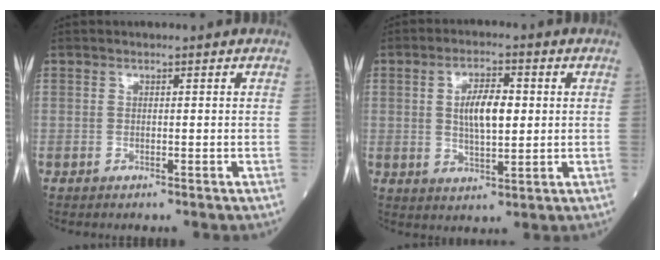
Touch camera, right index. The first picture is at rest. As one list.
[{"total": 6.9, "force": [0.9, 2.4, 6.4], "torque": [-0.118, 0.007, 0.018]}]